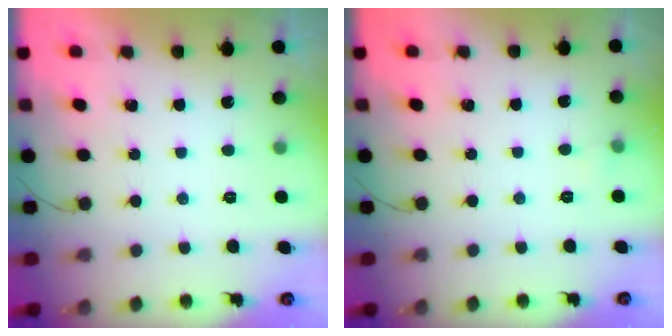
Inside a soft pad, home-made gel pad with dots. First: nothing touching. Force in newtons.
{"total": 2.6, "press": 2.4, "slide": 1.0}